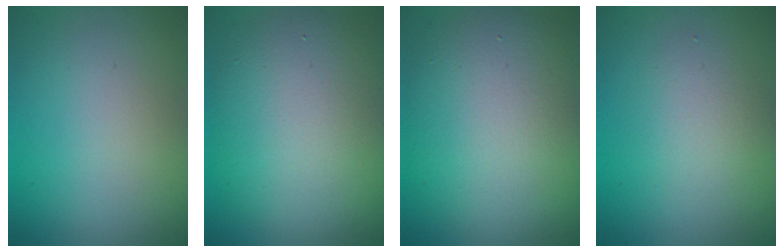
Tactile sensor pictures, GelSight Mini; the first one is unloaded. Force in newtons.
{"total": 9.4, "press": 9.4, "slide": 0.2}
{"total": 10.1, "press": 10.1, "slide": 0.5}
{"total": 2.4, "press": 2.4, "slide": 0.2}